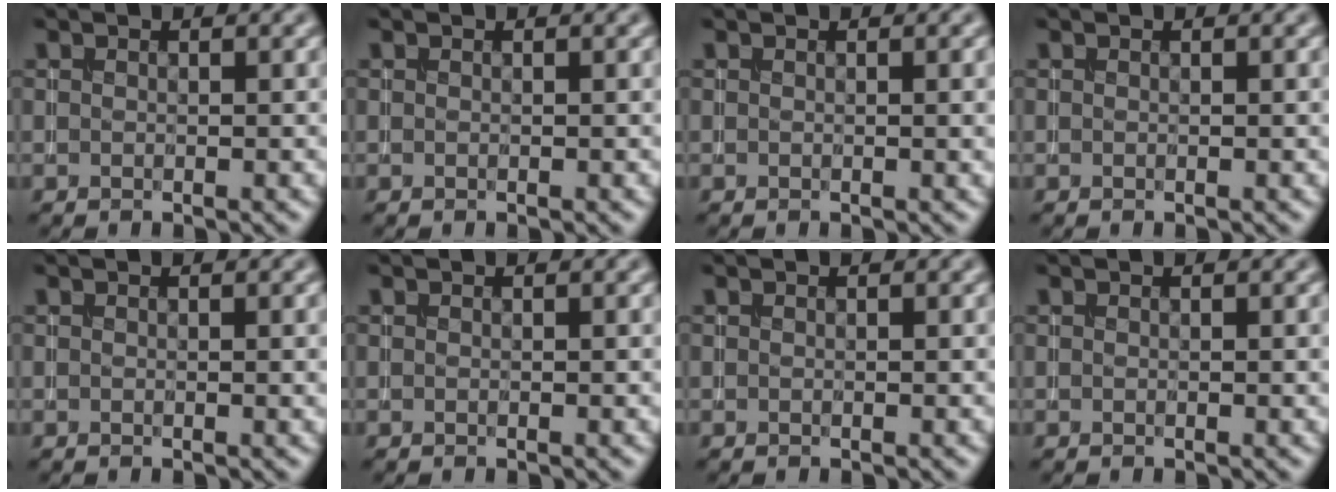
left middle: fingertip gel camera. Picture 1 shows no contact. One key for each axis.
{"total": 0.0}
{"total": 1.2, "fx": 0.1, "fy": 0.4, "fz": 1.2, "tx": -0.011, "ty": 0.000, "tz": 0.000}
{"total": 0.0}
{"total": 0.9, "fx": 0.1, "fy": 0.3, "fz": 0.9, "tx": -0.009, "ty": 0.000, "tz": 0.000}
{"total": 0.0}
{"total": 0.0}
{"total": 0.5, "fx": 0.1, "fy": 0.1, "fz": 0.5, "tx": -0.005, "ty": 0.000, "tz": 0.000}